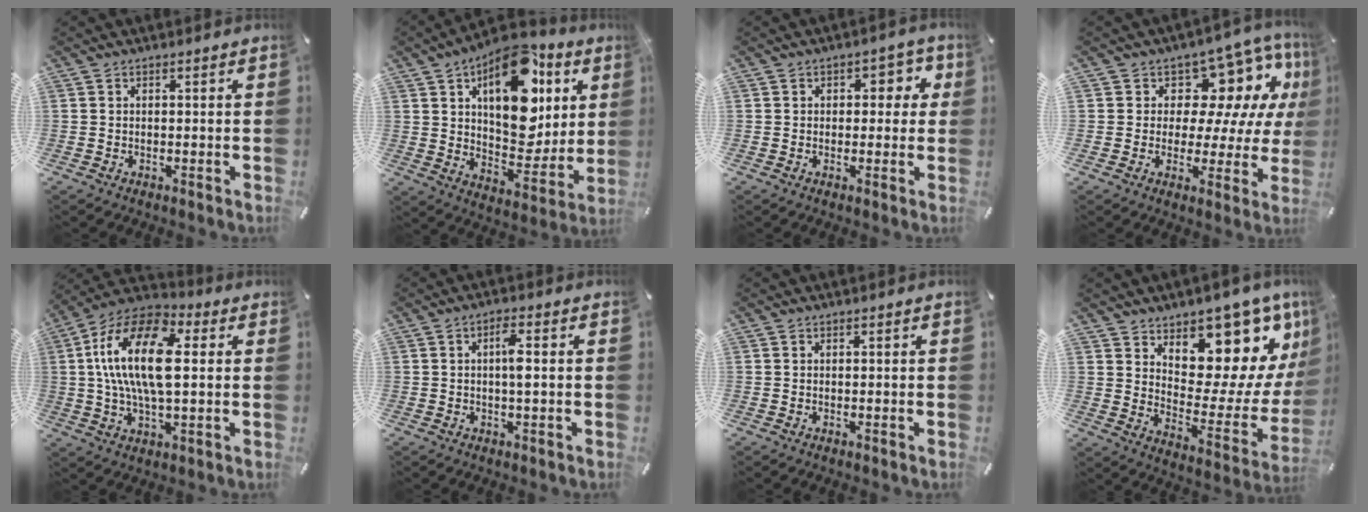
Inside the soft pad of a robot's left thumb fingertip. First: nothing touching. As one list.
[{"total": 22.5, "force": [9.2, 13.2, 15.7], "torque": [-0.217, -0.058, 0.156]}, {"total": 5.2, "force": [0.9, 3.7, 3.5], "torque": [-0.033, -0.001, 0.006]}, {"total": 12.3, "force": [6.3, 8.2, 6.7], "torque": [-0.091, -0.053, 0.113]}, {"total": 18.7, "force": [2.4, 9.4, 15.9], "torque": [-0.341, 0.003, 0.038]}, {"total": 4.4, "force": [0.1, 0.9, 4.3], "torque": [-0.083, 0.005, -0.002]}, {"total": 0.0}, {"total": 12.5, "force": [9.5, 6.6, 4.7], "torque": [-0.030, -0.119, 0.153]}]